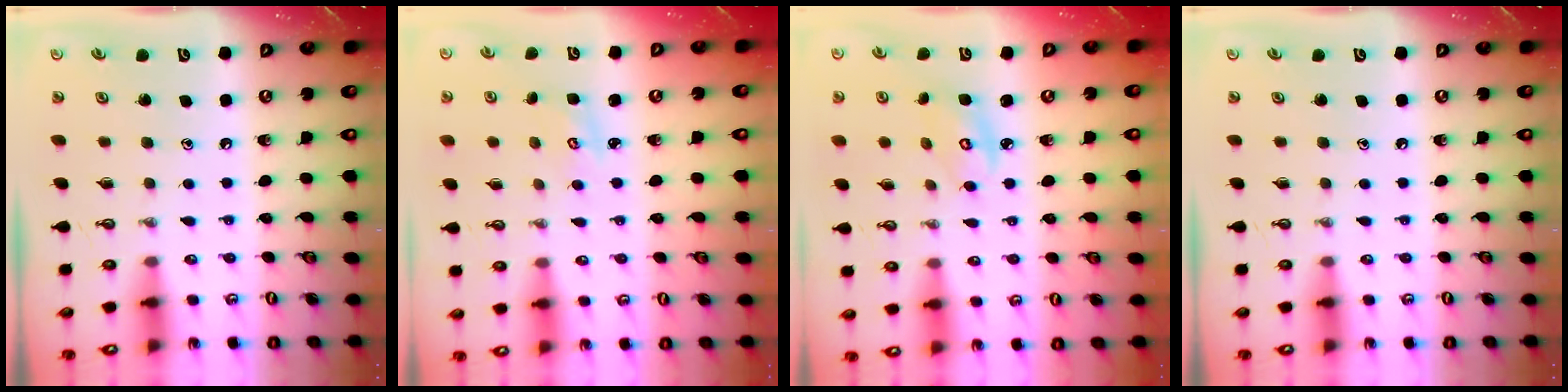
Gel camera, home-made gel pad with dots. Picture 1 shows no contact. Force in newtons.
{"total": 1.7, "press": 1.7, "slide": 0.2}
{"total": 4.5, "press": 4.4, "slide": 0.2}
{"total": 0.0}